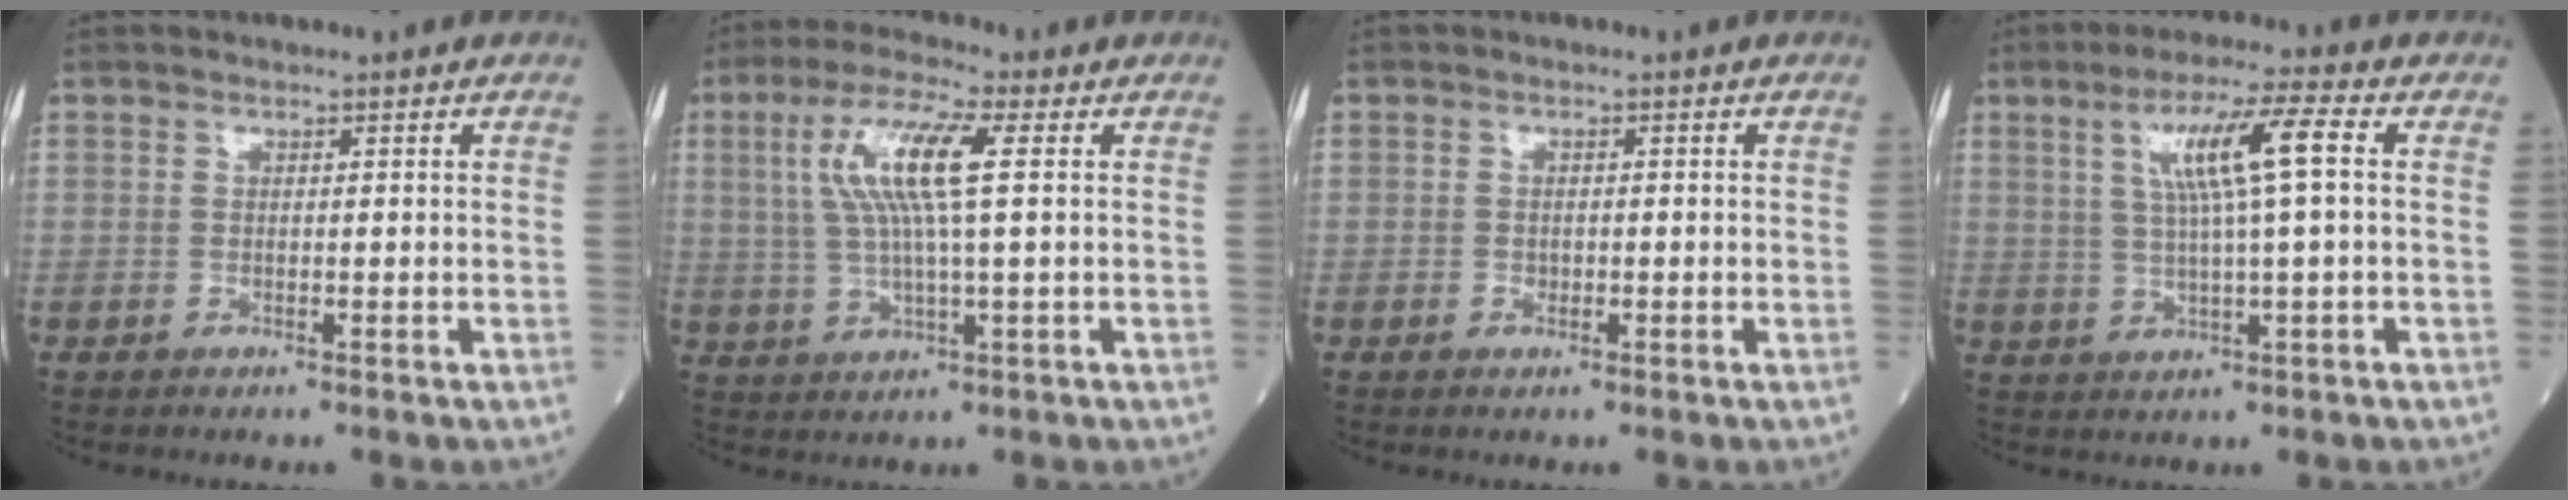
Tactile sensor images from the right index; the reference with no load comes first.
{"total": 10.1, "force": [2.4, 0.8, 9.8], "torque": [-0.206, 0.013, 0.045]}
{"total": 1.1, "force": [-0.4, 0.7, 0.8], "torque": [-0.016, 0.000, -0.005]}
{"total": 8.9, "force": [2.1, 0.0, 8.7], "torque": [-0.159, 0.011, 0.039]}